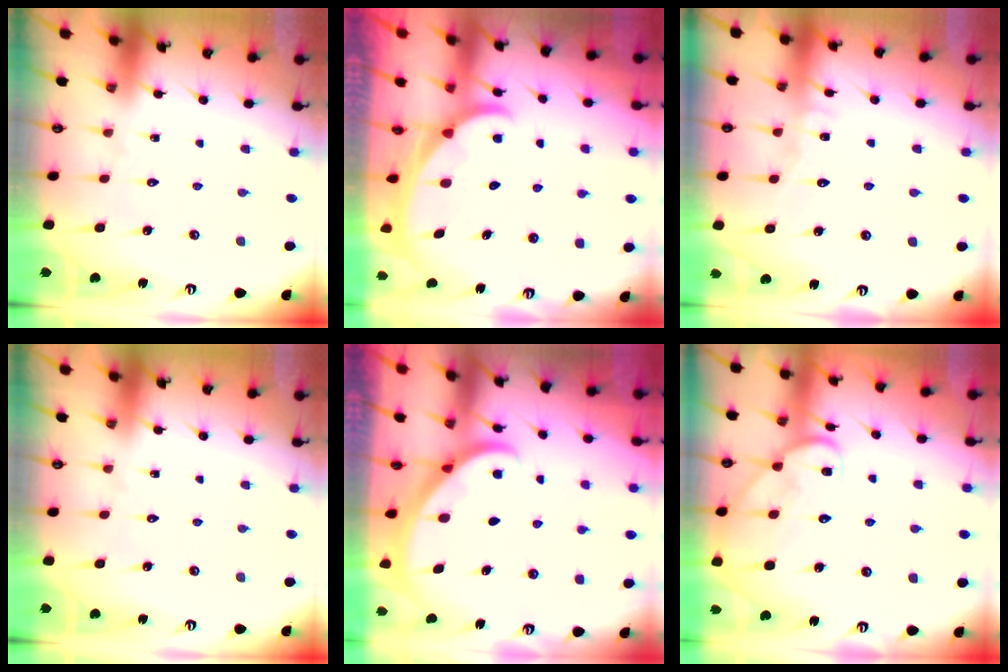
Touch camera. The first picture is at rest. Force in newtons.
{"total": 1.8, "press": 1.8, "slide": 0.1}
{"total": 5.7, "press": 5.7, "slide": 0.4}
{"total": 0.0}
{"total": 2.7, "press": 2.7, "slide": 0.2}
{"total": 12.9, "press": 12.9, "slide": 1.0}